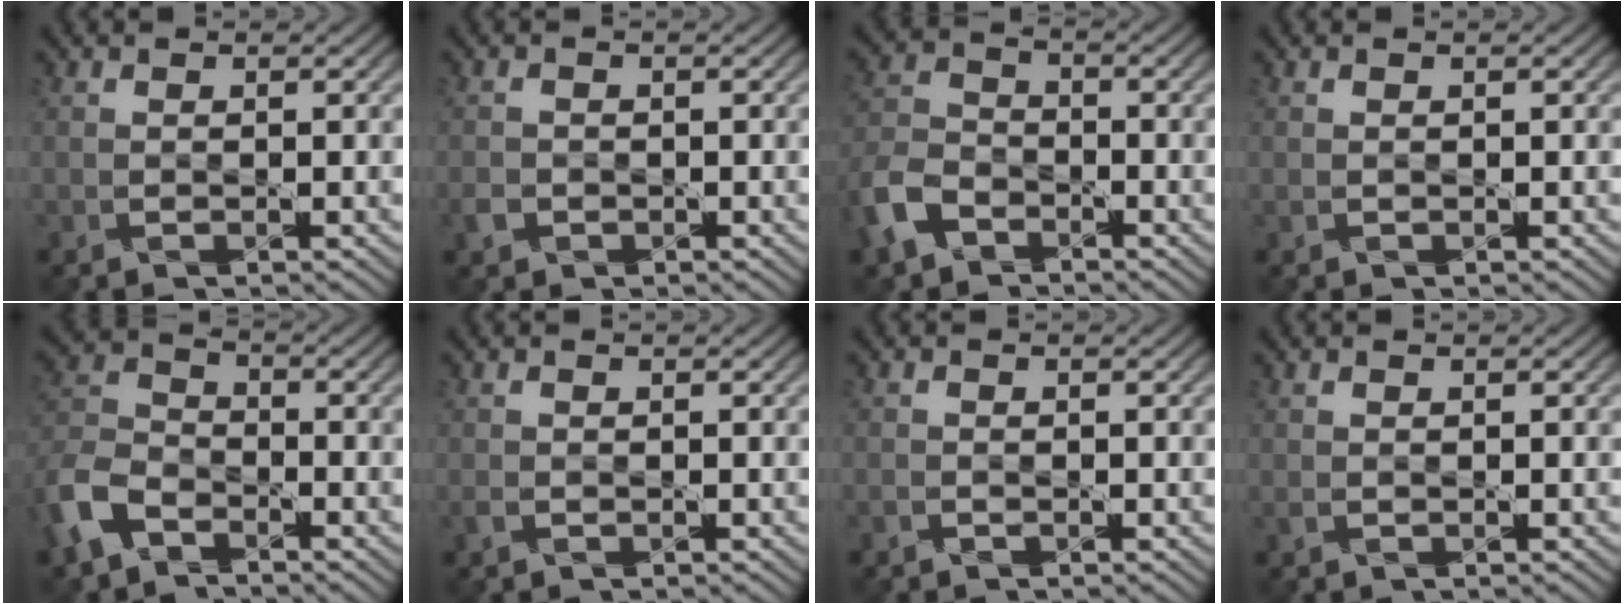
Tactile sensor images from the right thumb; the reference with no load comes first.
{"total": 1.6, "force": [-0.8, 1.3, 0.5], "torque": [-0.014, -0.003, -0.018]}
{"total": 7.3, "force": [-4.6, 4.5, 3.5], "torque": [-0.097, -0.003, -0.110]}
{"total": 0.0}
{"total": 8.0, "force": [-5.1, 4.7, 4.0], "torque": [-0.105, -0.003, -0.124]}
{"total": 1.0, "force": [-0.5, 0.6, 0.6], "torque": [-0.021, -0.001, -0.009]}
{"total": 0.9, "force": [-0.7, 0.5, 0.3], "torque": [-0.010, 0.000, -0.015]}
{"total": 0.7, "force": [-0.1, 0.5, 0.5], "torque": [-0.016, 0.000, -0.001]}